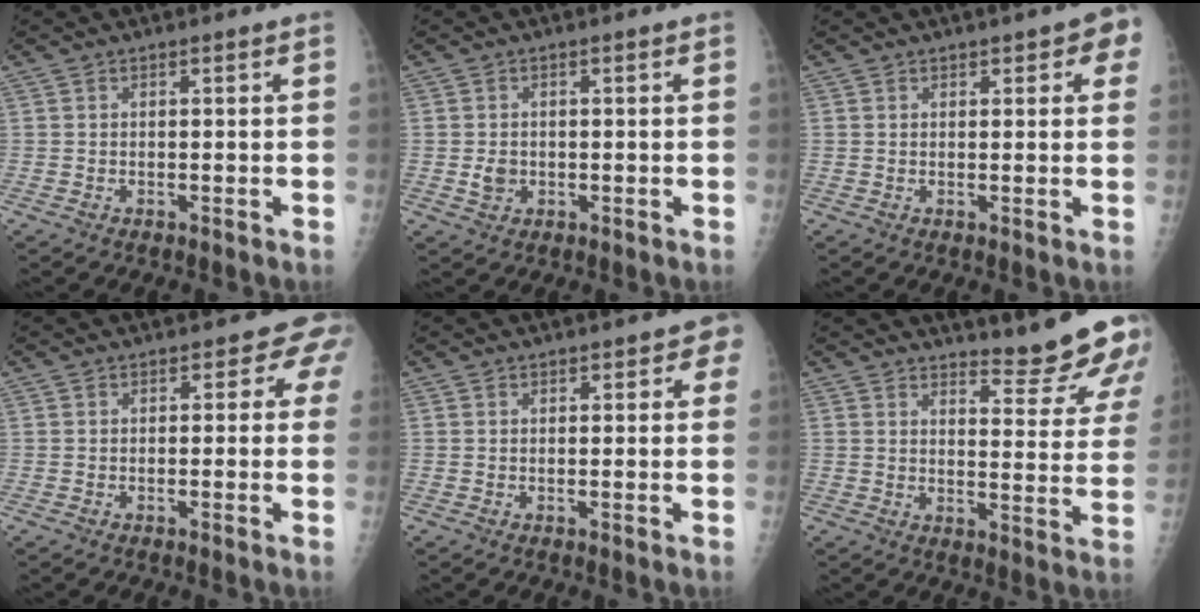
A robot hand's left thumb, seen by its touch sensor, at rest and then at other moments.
{"total": 2.4, "force": [-0.4, 2.1, 1.2], "torque": [-0.010, 0.003, -0.004]}
{"total": 5.1, "force": [2.4, 2.1, 3.9], "torque": [-0.018, -0.001, 0.020]}
{"total": 2.5, "force": [1.1, 1.9, 1.2], "torque": [0.016, 0.000, -0.009]}
{"total": 2.3, "force": [1.2, 1.5, 1.4], "torque": [0.013, 0.002, 0.009]}
{"total": 12.2, "force": [11.0, 1.8, 4.9], "torque": [-0.039, -0.107, 0.133]}